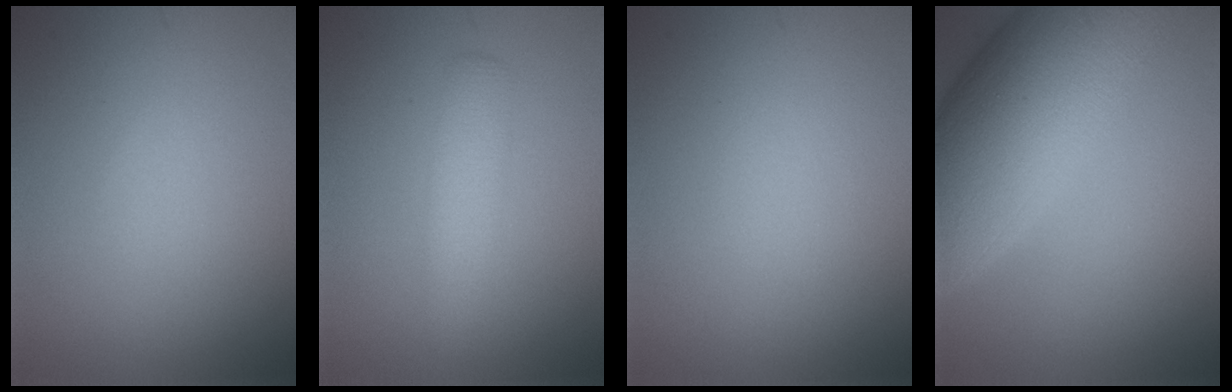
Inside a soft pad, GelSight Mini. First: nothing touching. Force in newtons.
{"total": 2.8, "press": 2.8, "slide": 0.1}
{"total": 0.0}
{"total": 15.0, "press": 15.0, "slide": 0.4}